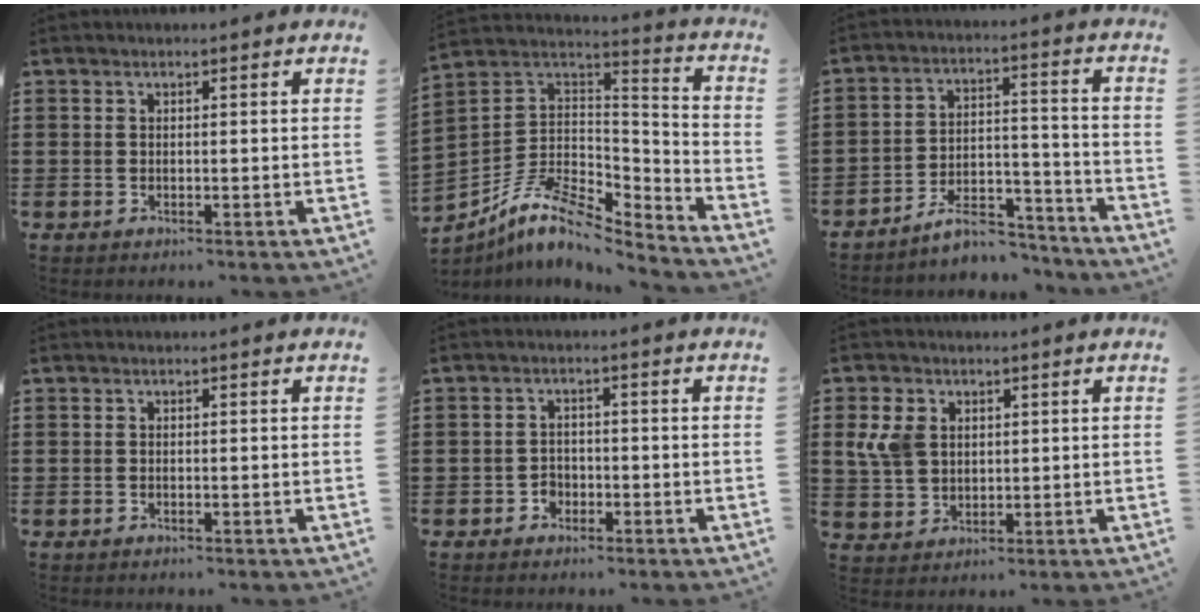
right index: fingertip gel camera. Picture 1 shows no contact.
{"total": 9.5, "force": [-7.1, 3.7, 5.2], "torque": [-0.120, 0.005, -0.145]}
{"total": 7.5, "force": [-6.8, 2.1, 2.5], "torque": [-0.039, 0.023, -0.128]}
{"total": 0.0}
{"total": 2.2, "force": [-1.2, 1.8, 0.6], "torque": [-0.019, 0.001, -0.027]}
{"total": 6.0, "force": [1.5, 4.7, 3.4], "torque": [-0.103, 0.011, 0.023]}